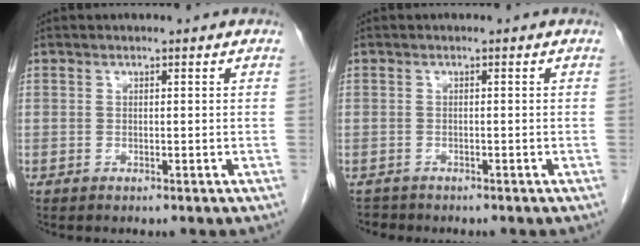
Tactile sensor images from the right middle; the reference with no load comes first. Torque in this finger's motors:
{"motor_torque": [-0.08, -0.21, -0.14, -0.02]}